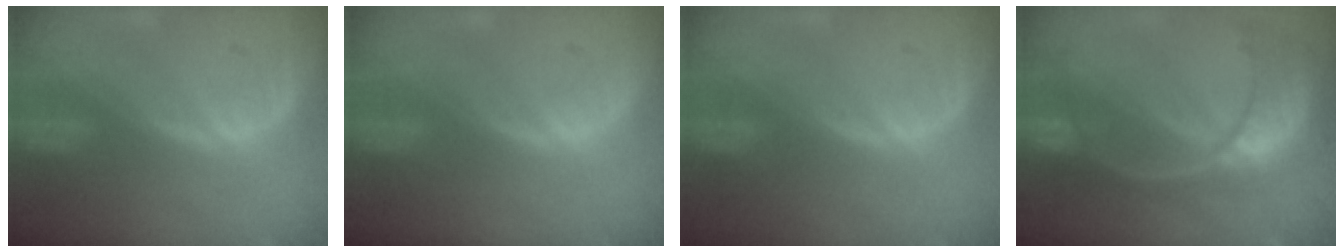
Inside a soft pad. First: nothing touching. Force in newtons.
{"total": 0.0}
{"total": 0.0}
{"total": 11.1, "press": 9.3, "slide": 6.0}